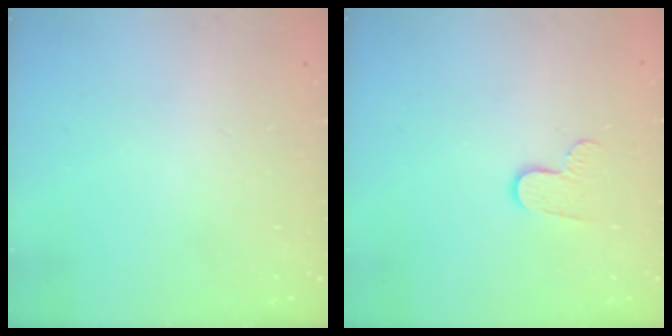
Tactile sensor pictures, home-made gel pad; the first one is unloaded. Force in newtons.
{"total": 6.1, "press": 6.0, "slide": 0.6}